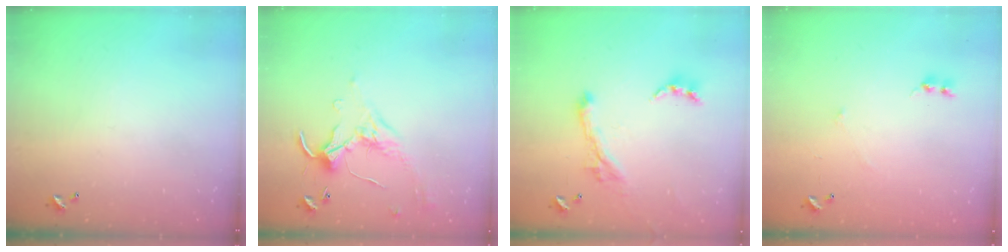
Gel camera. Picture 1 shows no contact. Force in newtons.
{"total": 0.7, "press": 0.6, "slide": 0.4}
{"total": 2.8, "press": 2.5, "slide": 1.3}
{"total": 6.3, "press": 6.3, "slide": 0.4}